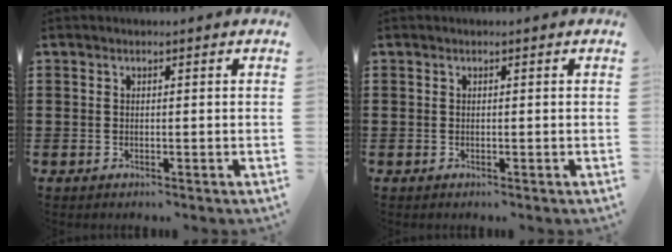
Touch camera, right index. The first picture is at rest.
{"total": 0.0}